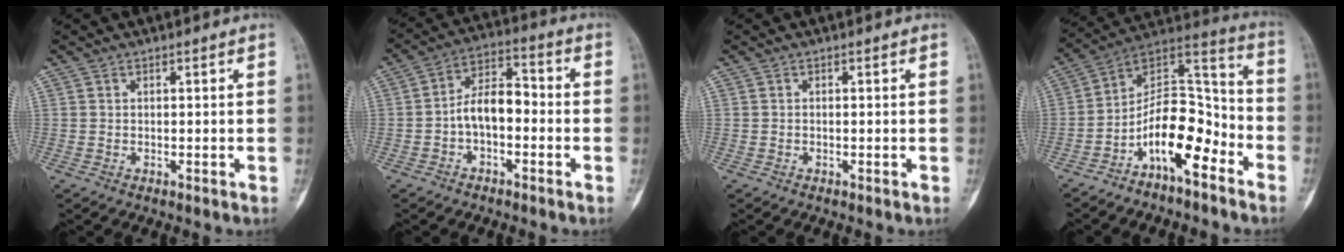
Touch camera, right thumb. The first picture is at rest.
{"total": 8.4, "force": [-1.9, 4.9, 6.6], "torque": [-0.100, 0.040, -0.043]}
{"total": 0.0}
{"total": 14.5, "force": [-7.4, 6.4, 10.8], "torque": [-0.163, 0.094, -0.131]}